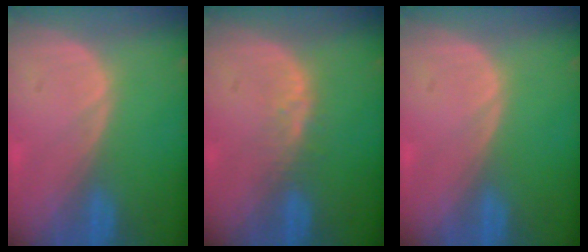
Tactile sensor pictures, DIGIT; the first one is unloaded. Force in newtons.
{"total": 2.5, "press": 2.4, "slide": 0.2}
{"total": 0.0}